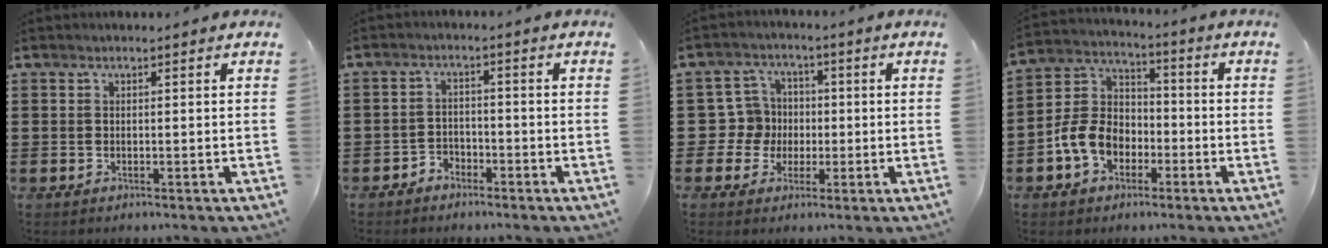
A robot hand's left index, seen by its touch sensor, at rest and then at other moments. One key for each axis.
{"total": 2.6, "fx": -2.4, "fy": 1.0, "fz": -0.1, "tx": -0.008, "ty": 0.001, "tz": -0.052}
{"total": 6.3, "fx": -0.3, "fy": 6.2, "fz": 1.1, "tx": -0.055, "ty": 0.014, "tz": -0.005}
{"total": 8.3, "fx": -3.5, "fy": 6.2, "fz": 4.3, "tx": -0.122, "ty": 0.013, "tz": -0.076}